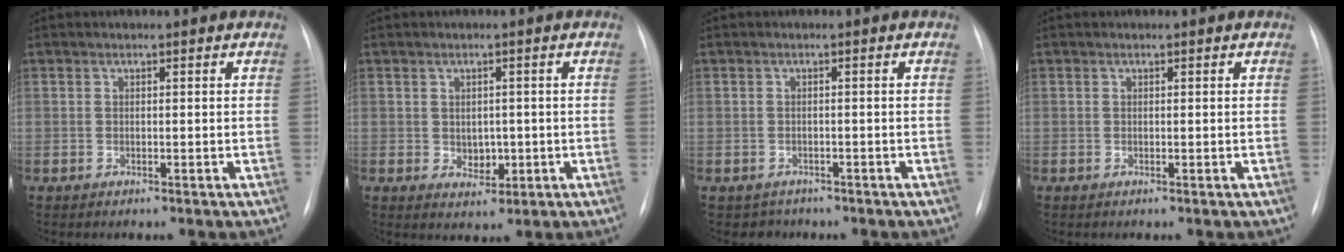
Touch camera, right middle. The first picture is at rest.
{"total": 3.0, "force": [-0.3, 2.2, 2.0], "torque": [-0.024, 0.002, 0.003]}
{"total": 2.2, "force": [-1.6, 1.4, -0.5], "torque": [0.001, 0.003, -0.024]}
{"total": 0.0}